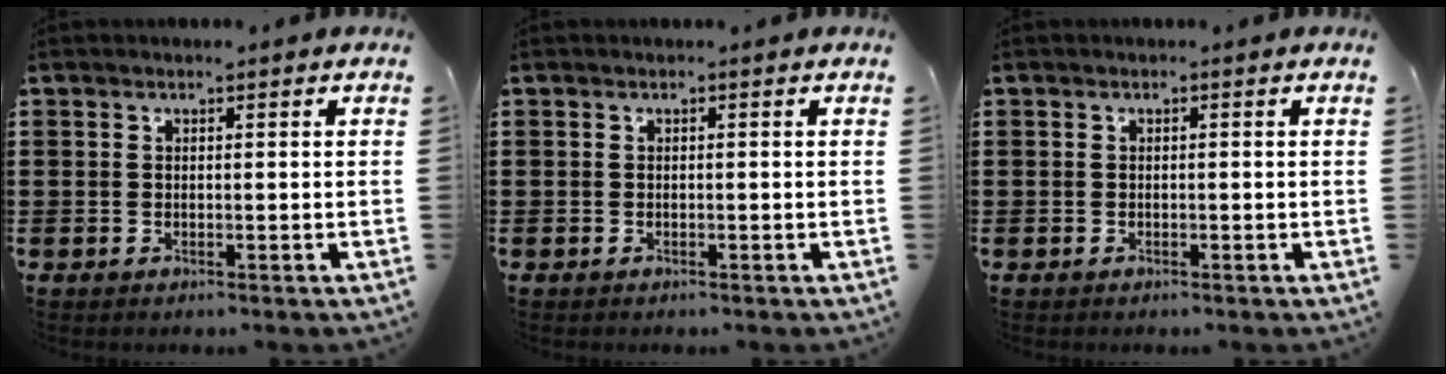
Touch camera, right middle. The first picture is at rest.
{"total": 0.0}
{"total": 0.0}